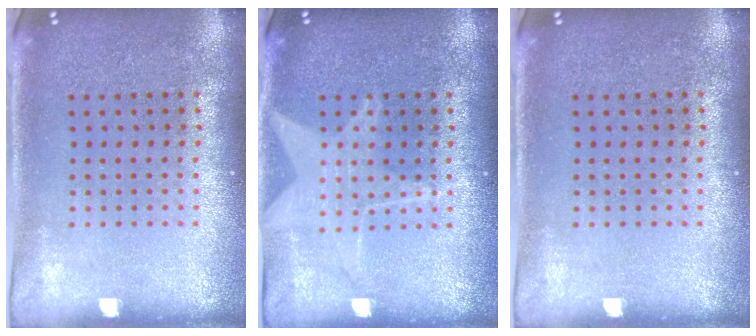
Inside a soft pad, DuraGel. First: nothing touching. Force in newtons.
{"total": 2.0, "press": 2.0, "slide": 0.4}
{"total": 0.0}